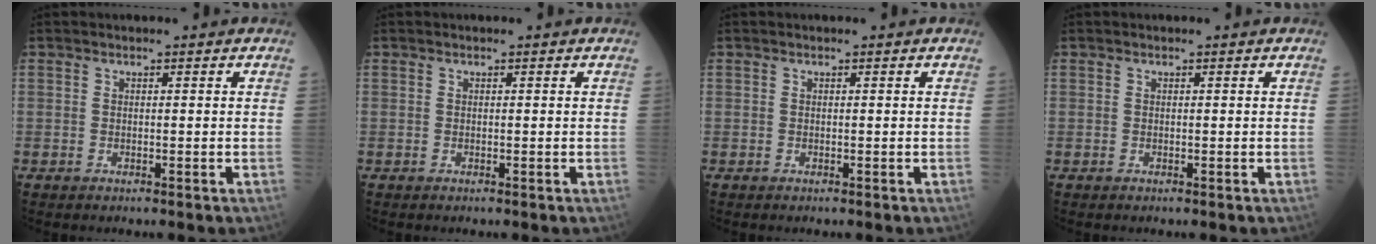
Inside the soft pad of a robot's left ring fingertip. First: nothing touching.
{"total": 0.0}
{"total": 0.0}
{"total": 0.0}